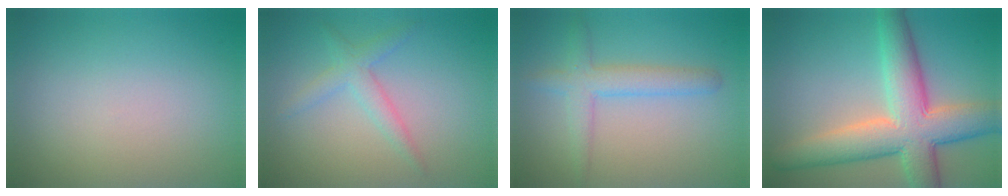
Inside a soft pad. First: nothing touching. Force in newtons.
{"total": 2.2, "press": 2.2, "slide": 0.1}
{"total": 3.3, "press": 3.3, "slide": 0.2}
{"total": 9.2, "press": 9.2, "slide": 0.4}